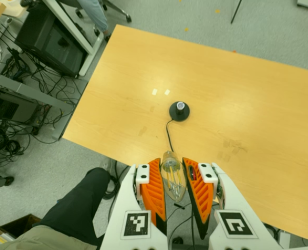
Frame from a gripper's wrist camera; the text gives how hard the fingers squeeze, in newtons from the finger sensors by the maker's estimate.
{"total": 19.2, "left": 20.9, "right": 17.6}